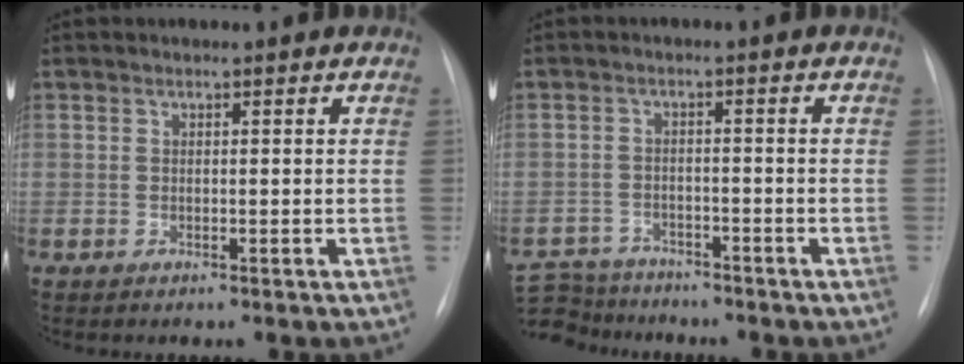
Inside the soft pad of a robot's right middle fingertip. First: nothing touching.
{"total": 8.4, "force": [-7.8, 3.1, 0.8], "torque": [-0.022, 0.007, -0.127]}